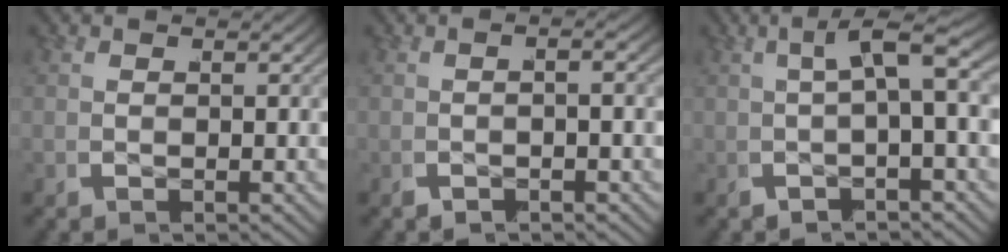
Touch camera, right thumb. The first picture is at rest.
{"total": 0.9, "force": [-0.8, -0.4, 0.1], "torque": [-0.013, 0.004, -0.018]}
{"total": 3.7, "force": [0.7, 0.3, 3.7], "torque": [-0.060, 0.026, 0.005]}